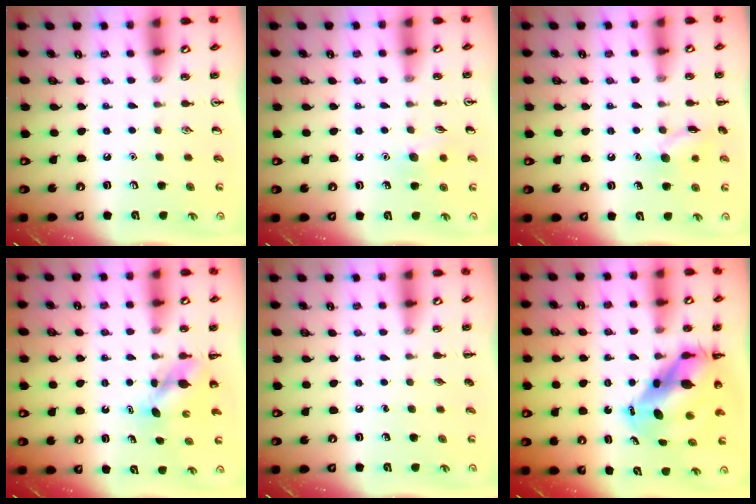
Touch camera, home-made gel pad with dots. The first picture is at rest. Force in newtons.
{"total": 6.7, "press": 6.4, "slide": 2.1}
{"total": 8.8, "press": 8.8, "slide": 0.5}
{"total": 4.4, "press": 4.4, "slide": 0.4}
{"total": 0.0}
{"total": 11.1, "press": 10.6, "slide": 3.5}